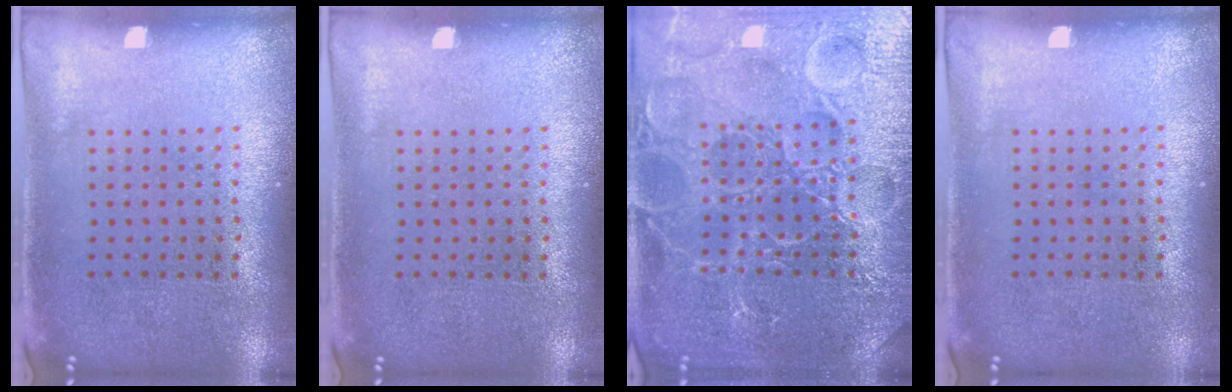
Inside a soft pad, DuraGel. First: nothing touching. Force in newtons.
{"total": 0.0}
{"total": 5.7, "press": 5.7, "slide": 0.7}
{"total": 0.0}